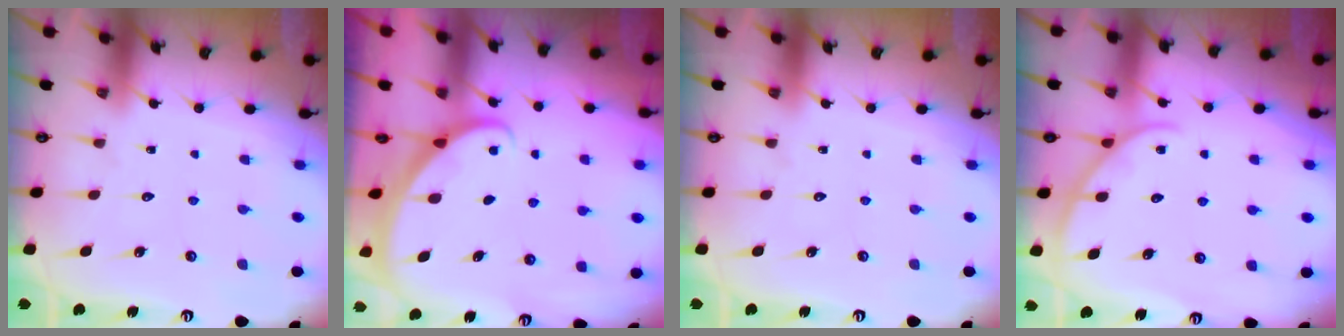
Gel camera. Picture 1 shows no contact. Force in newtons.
{"total": 2.1, "press": 2.1, "slide": 0.1}
{"total": 0.0}
{"total": 4.3, "press": 4.2, "slide": 0.2}